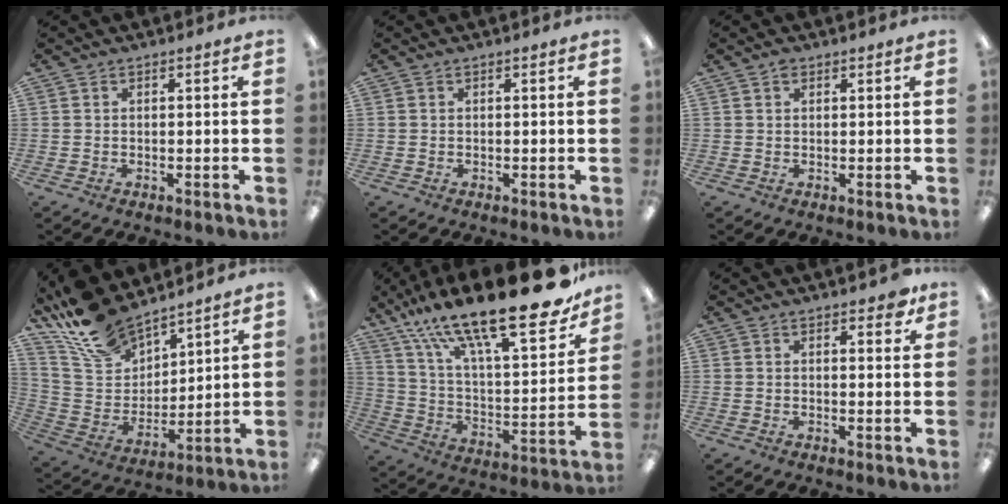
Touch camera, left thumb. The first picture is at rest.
{"total": 0.0}
{"total": 1.3, "force": [0.9, 0.7, 0.5], "torque": [-0.013, 0.000, 0.018]}
{"total": 15.5, "force": [13.3, 6.3, 4.7], "torque": [-0.127, -0.083, 0.253]}
{"total": 28.7, "force": [19.9, 8.3, 18.9], "torque": [-0.301, -0.130, 0.331]}
{"total": 3.0, "force": [2.2, 1.1, 1.8], "torque": [-0.015, -0.006, 0.034]}